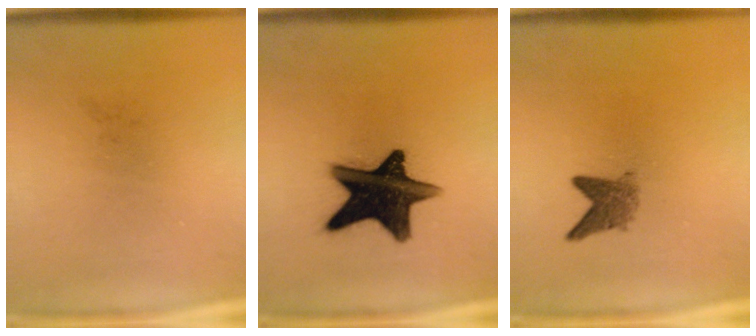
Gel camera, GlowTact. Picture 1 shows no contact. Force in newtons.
{"total": 16.3}
{"total": 3.0}